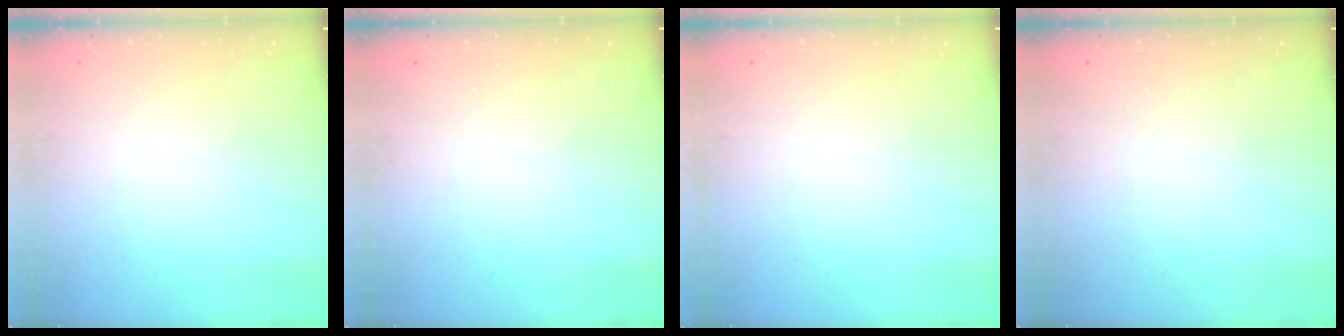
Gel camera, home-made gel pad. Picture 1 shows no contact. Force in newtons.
{"total": 0.0}
{"total": 0.0}
{"total": 0.0}